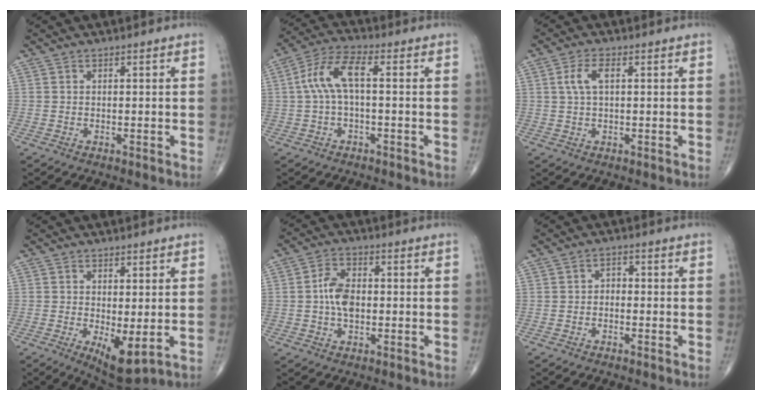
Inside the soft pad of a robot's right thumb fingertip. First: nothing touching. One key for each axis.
{"total": 7.9, "fx": 0.4, "fy": 2.9, "fz": 7.4, "tx": -0.166, "ty": 0.032, "tz": 0.002}
{"total": 4.0, "fx": 0.9, "fy": 1.8, "fz": 3.5, "tx": -0.080, "ty": 0.010, "tz": 0.018}
{"total": 6.5, "fx": -0.9, "fy": 2.4, "fz": 5.9, "tx": -0.090, "ty": -0.017, "tz": -0.005}
{"total": 6.2, "fx": -0.2, "fy": 3.8, "fz": 4.9, "tx": -0.089, "ty": 0.012, "tz": -0.011}
{"total": 1.8, "fx": -0.6, "fy": 1.3, "fz": 1.0, "tx": -0.005, "ty": 0.010, "tz": -0.017}